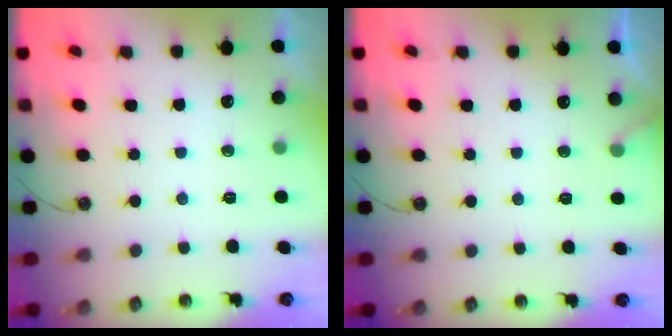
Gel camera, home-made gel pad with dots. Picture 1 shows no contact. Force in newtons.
{"total": 3.7, "press": 3.7, "slide": 0.2}